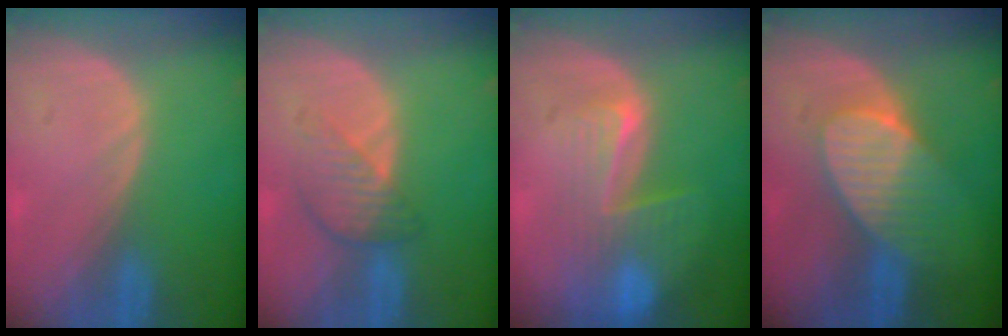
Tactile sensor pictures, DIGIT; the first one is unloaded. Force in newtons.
{"total": 4.5, "press": 4.1, "slide": 2.0}
{"total": 8.0, "press": 7.1, "slide": 3.7}
{"total": 7.0, "press": 6.9, "slide": 0.8}